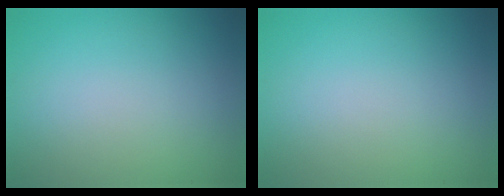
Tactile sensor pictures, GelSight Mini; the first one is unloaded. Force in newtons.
{"total": 0.0}